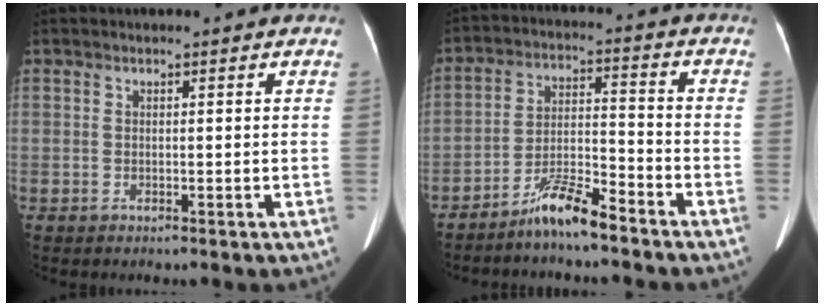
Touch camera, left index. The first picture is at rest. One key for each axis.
{"total": 7.4, "fx": -6.3, "fy": 0.5, "fz": 3.9, "tx": -0.080, "ty": -0.009, "tz": -0.120}